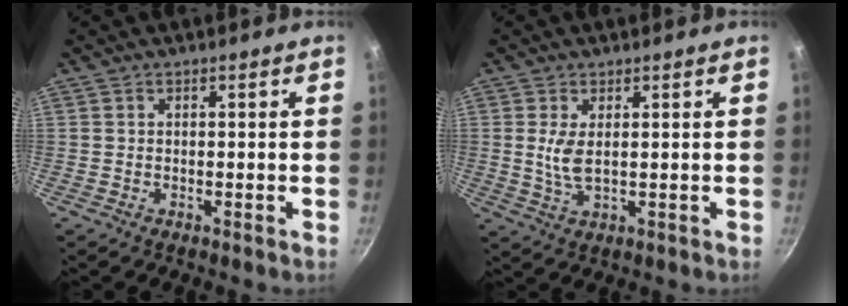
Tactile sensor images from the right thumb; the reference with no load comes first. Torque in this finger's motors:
{"motor_torque": [-0.53, 0.63, 0.10, 0.48, 0.02]}